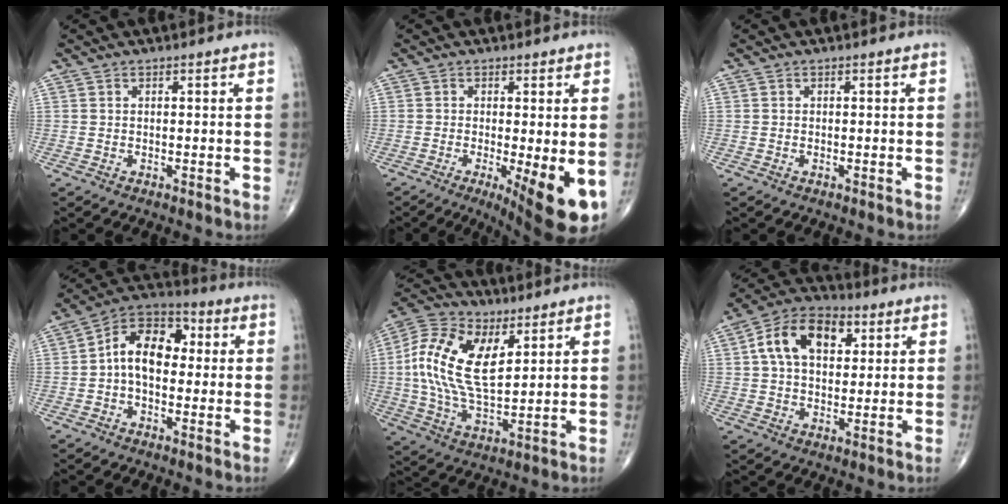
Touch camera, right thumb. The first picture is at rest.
{"total": 11.2, "force": [-3.3, 2.7, 10.3], "torque": [-0.141, -0.024, -0.043]}
{"total": 0.0}
{"total": 12.1, "force": [0.5, 8.0, 9.1], "torque": [-0.124, 0.035, -0.007]}
{"total": 17.2, "force": [4.9, 9.2, 13.7], "torque": [-0.265, -0.009, 0.085]}
{"total": 13.3, "force": [3.7, 8.5, 9.5], "torque": [-0.145, 0.014, 0.054]}